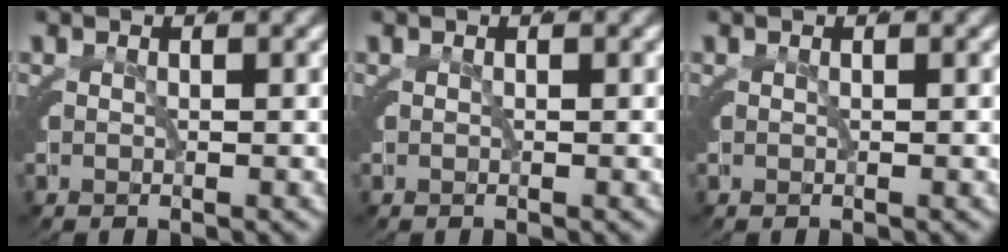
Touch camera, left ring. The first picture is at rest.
{"total": 0.0}
{"total": 0.0}